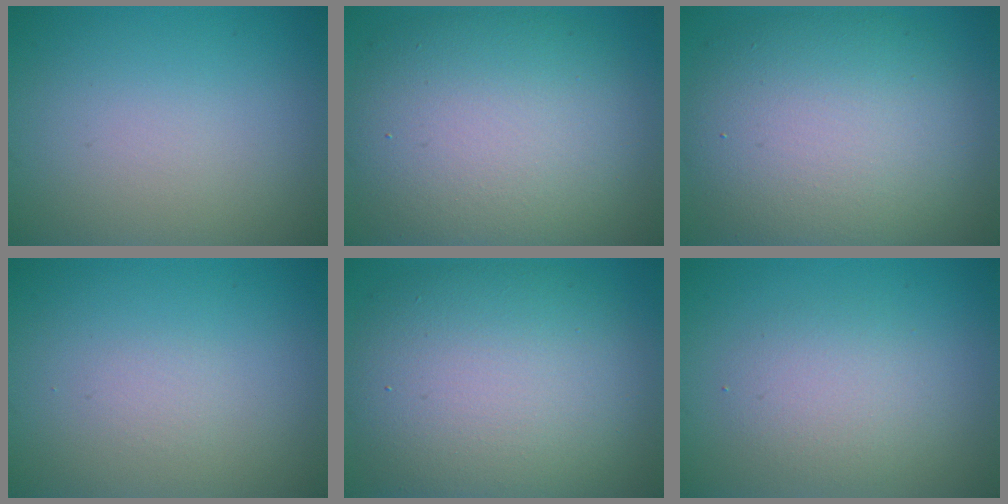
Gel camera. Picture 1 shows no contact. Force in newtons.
{"total": 11.1, "press": 11.1, "slide": 0.8}
{"total": 10.2, "press": 10.2, "slide": 0.9}
{"total": 0.0}
{"total": 11.1, "press": 11.1, "slide": 0.5}
{"total": 2.6, "press": 2.6, "slide": 0.1}